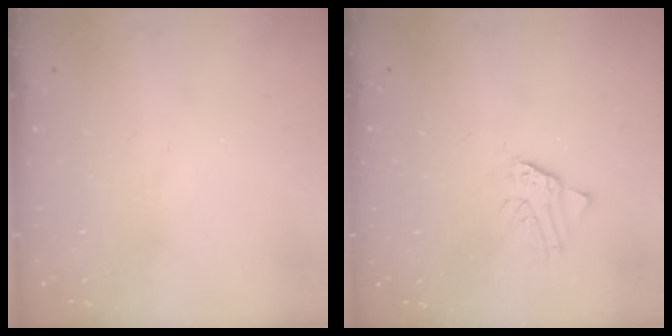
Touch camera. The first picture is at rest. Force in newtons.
{"total": 2.3, "press": 2.3, "slide": 0.1}